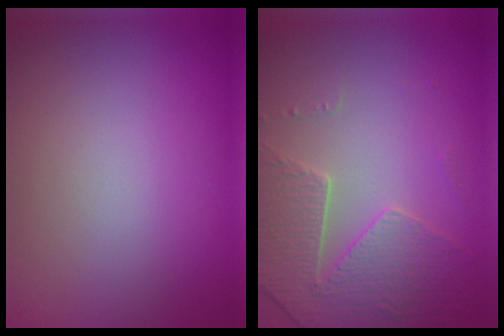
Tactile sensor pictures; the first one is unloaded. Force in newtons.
{"total": 4.5, "press": 3.8, "slide": 2.4}